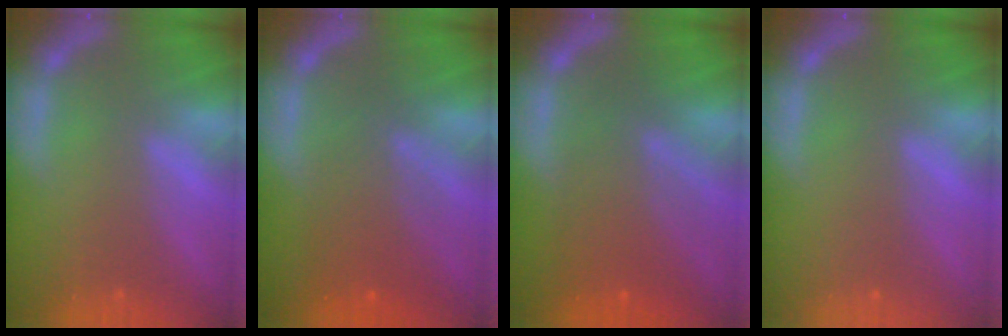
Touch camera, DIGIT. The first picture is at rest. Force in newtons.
{"total": 6.1}
{"total": 7.5}
{"total": 0.0}